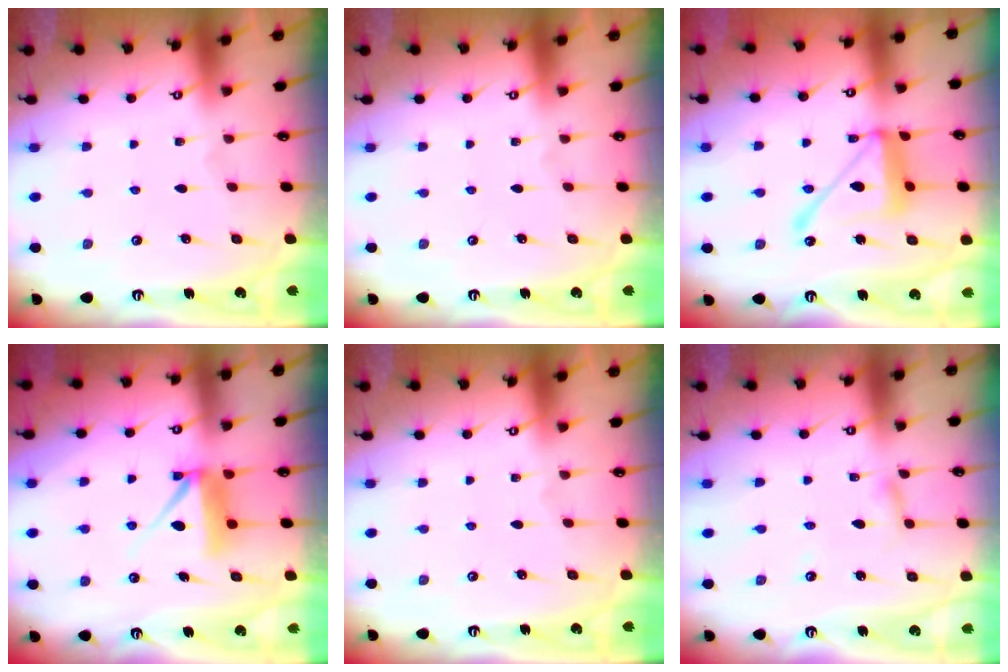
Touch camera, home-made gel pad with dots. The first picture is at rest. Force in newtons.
{"total": 0.0}
{"total": 15.2, "press": 15.1, "slide": 1.3}
{"total": 8.4, "press": 8.3, "slide": 0.6}
{"total": 0.0}
{"total": 2.6, "press": 2.6, "slide": 0.1}